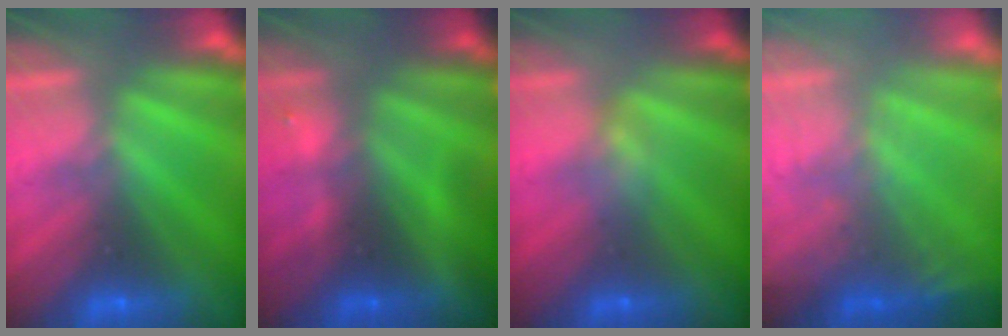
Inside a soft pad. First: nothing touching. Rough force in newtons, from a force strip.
{"total": 5.7}
{"total": 2.3}
{"total": 5.8}